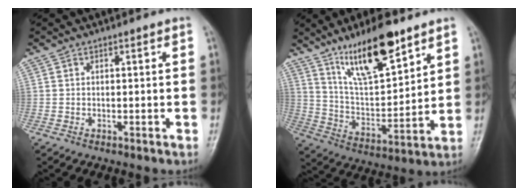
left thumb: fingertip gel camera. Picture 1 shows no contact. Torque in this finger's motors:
{"motor_torque": [0.77, 0.30, 1.15, -1.39, 0.27]}